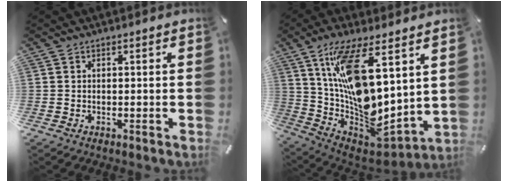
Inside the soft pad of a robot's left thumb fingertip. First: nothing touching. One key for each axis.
{"total": 17.4, "fx": 6.4, "fy": 6.6, "fz": 14.7, "tx": -0.250, "ty": -0.070, "tz": 0.112}